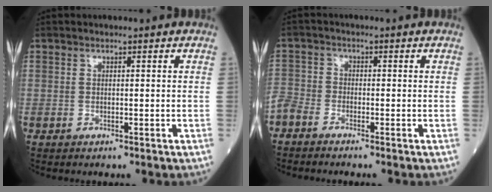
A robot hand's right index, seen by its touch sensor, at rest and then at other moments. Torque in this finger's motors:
{"motor_torque": [0.64, -0.56, 0.19, 0.10]}